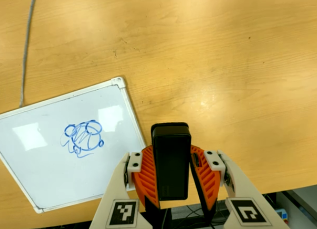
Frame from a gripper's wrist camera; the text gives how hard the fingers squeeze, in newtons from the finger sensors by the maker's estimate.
{"total": 7.8, "left": 6.8, "right": 8.8}